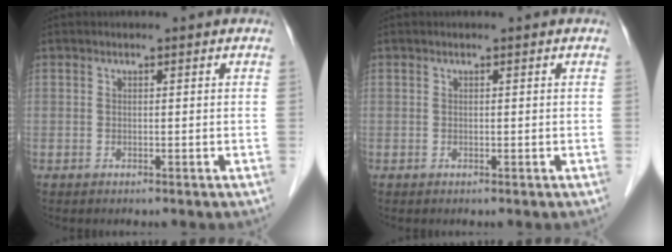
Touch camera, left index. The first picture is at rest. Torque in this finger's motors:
{"motor_torque": [-0.14, -0.05, -0.02, -0.01]}